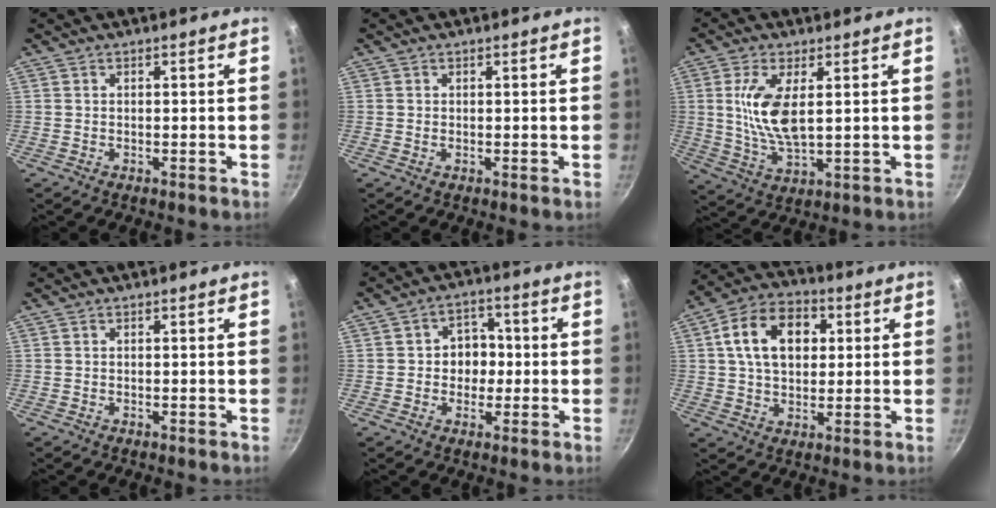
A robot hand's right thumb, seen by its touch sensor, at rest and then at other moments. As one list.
[{"total": 0.0}, {"total": 10.3, "force": [2.1, 4.3, 9.1], "torque": [-0.180, -0.012, 0.049]}, {"total": 0.0}, {"total": 6.7, "force": [-0.1, 5.7, 3.6], "torque": [-0.005, 0.011, -0.007]}, {"total": 14.3, "force": [3.4, 9.9, 9.8], "torque": [-0.139, 0.013, 0.045]}]